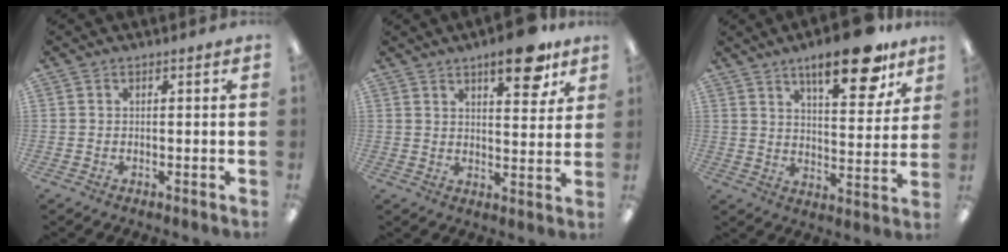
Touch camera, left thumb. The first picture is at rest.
{"total": 11.4, "force": [7.6, 3.9, 7.5], "torque": [-0.090, -0.039, 0.122]}
{"total": 16.7, "force": [11.2, 5.7, 11.0], "torque": [-0.150, -0.062, 0.179]}